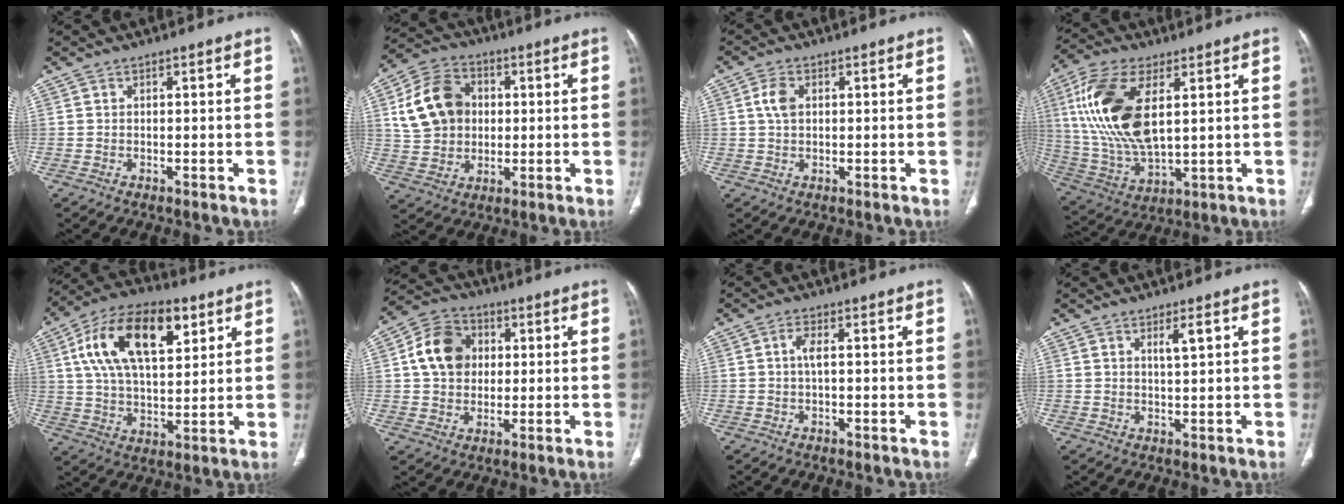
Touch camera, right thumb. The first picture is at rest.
{"total": 13.8, "force": [2.3, 11.1, 7.8], "torque": [-0.125, 0.013, 0.043]}
{"total": 3.5, "force": [0.8, 2.2, 2.6], "torque": [-0.055, 0.003, 0.015]}
{"total": 18.9, "force": [4.7, 9.0, 15.9], "torque": [-0.335, -0.014, 0.095]}
{"total": 20.0, "force": [7.6, 10.2, 15.4], "torque": [-0.252, -0.003, 0.130]}
{"total": 11.2, "force": [1.8, 9.1, 6.2], "torque": [-0.091, 0.010, 0.023]}
{"total": 2.4, "force": [0.0, 0.9, 2.2], "torque": [-0.049, 0.002, -0.003]}
{"total": 2.6, "force": [1.2, 0.4, 2.2], "torque": [-0.043, -0.008, 0.022]}